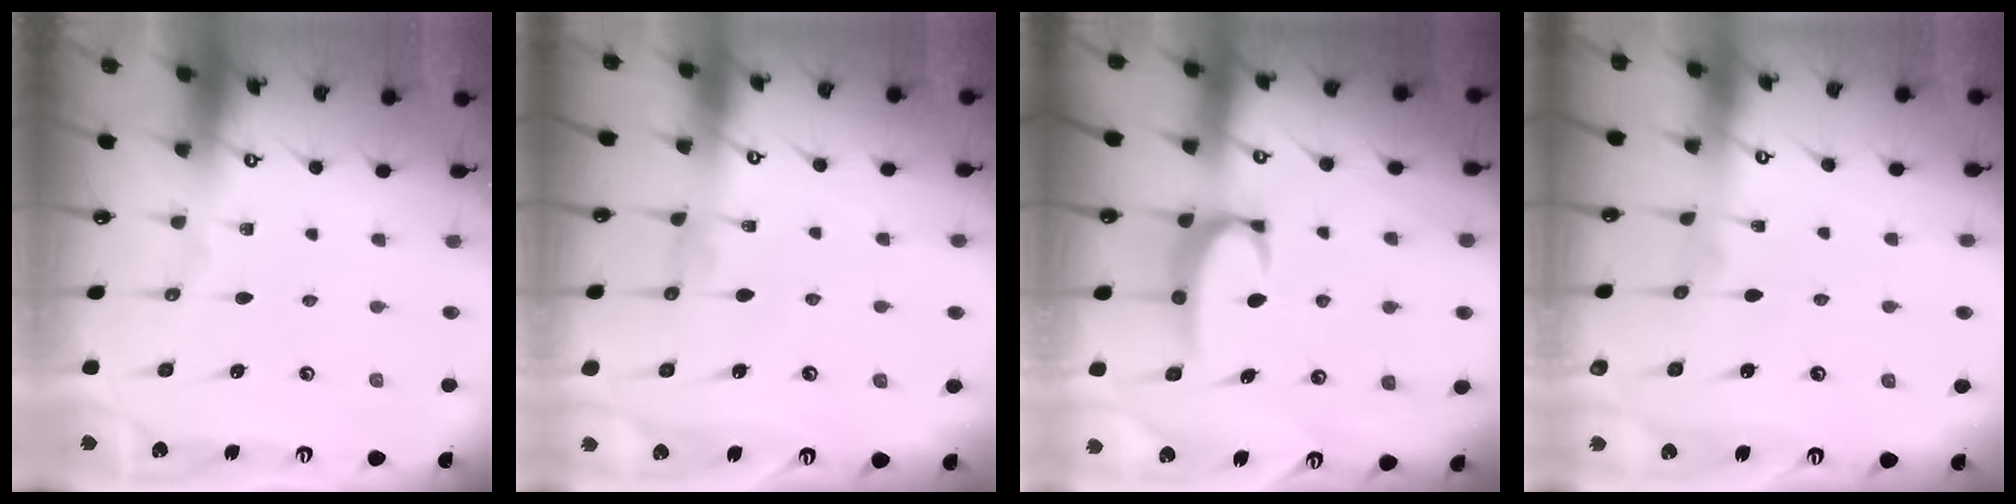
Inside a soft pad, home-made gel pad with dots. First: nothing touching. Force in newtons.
{"total": 0.7, "press": 0.4, "slide": 0.5}
{"total": 2.9, "press": 2.8, "slide": 0.5}
{"total": 2.3, "press": 2.3, "slide": 0.3}